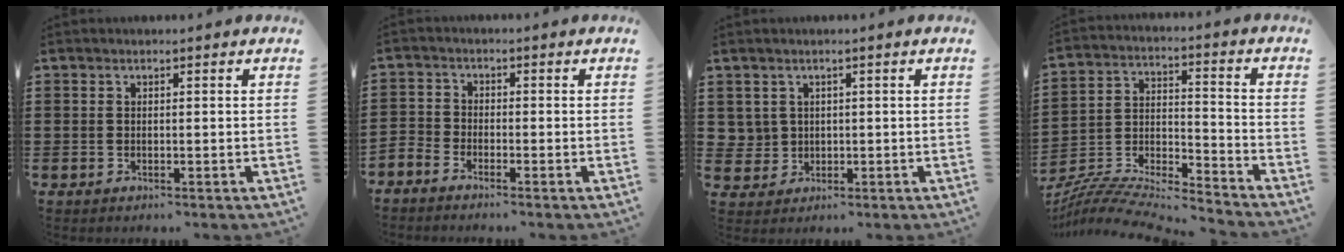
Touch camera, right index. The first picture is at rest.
{"total": 2.1, "force": [-2.1, 0.2, -0.1], "torque": [-0.013, -0.001, -0.047]}
{"total": 2.3, "force": [0.6, 2.2, 0.2], "torque": [-0.016, 0.008, 0.009]}
{"total": 7.2, "force": [-7.0, 0.8, 1.9], "torque": [-0.047, -0.010, -0.144]}